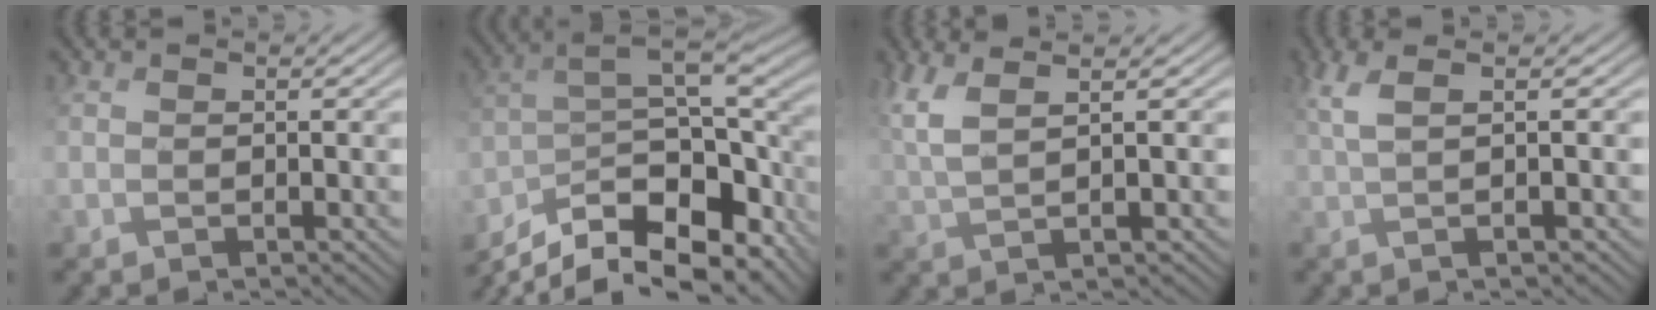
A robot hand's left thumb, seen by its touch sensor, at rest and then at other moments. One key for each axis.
{"total": 17.3, "fx": -11.8, "fy": 6.1, "fz": 11.1, "tx": -0.258, "ty": -0.027, "tz": -0.178}
{"total": 5.9, "fx": 2.6, "fy": 1.5, "fz": 5.1, "tx": -0.105, "ty": 0.017, "tz": 0.053}
{"total": 4.6, "fx": 1.1, "fy": 0.9, "fz": 4.3, "tx": -0.078, "ty": 0.016, "tz": 0.014}